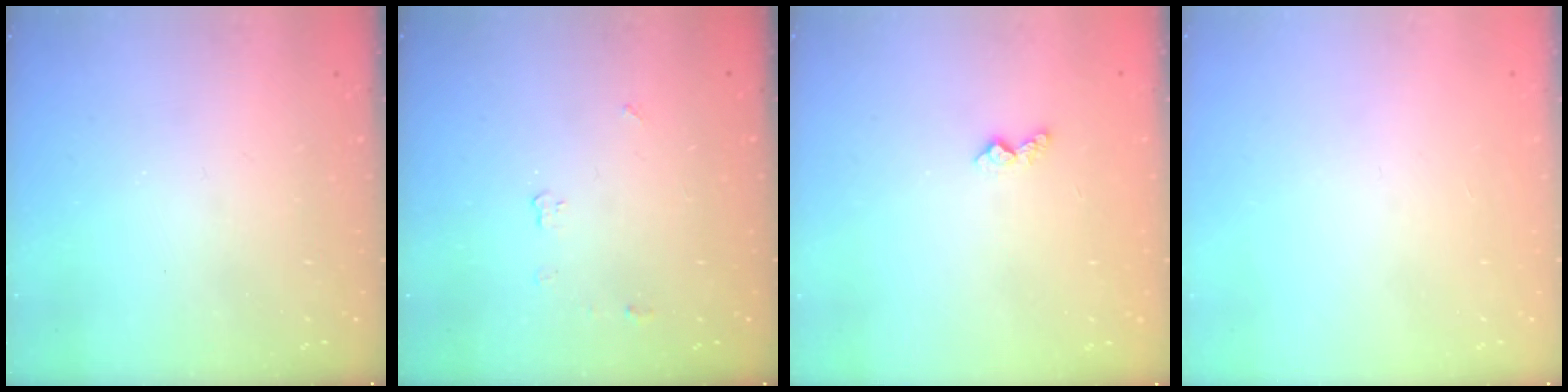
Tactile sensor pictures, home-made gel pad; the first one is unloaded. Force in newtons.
{"total": 3.4, "press": 3.4, "slide": 0.5}
{"total": 4.2, "press": 4.1, "slide": 0.6}
{"total": 0.0}